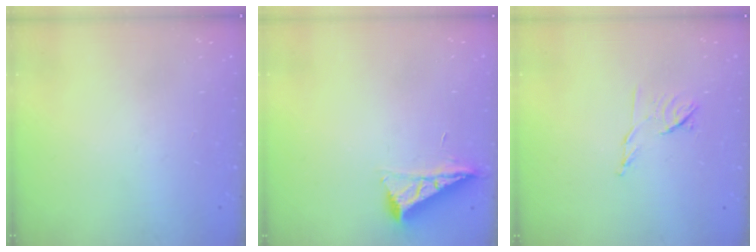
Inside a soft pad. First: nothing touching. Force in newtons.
{"total": 6.5, "press": 6.4, "slide": 0.9}
{"total": 7.1, "press": 7.0, "slide": 1.2}